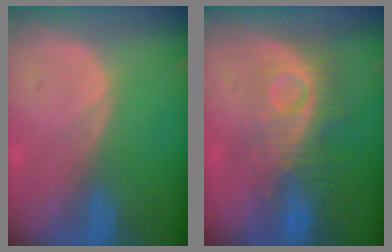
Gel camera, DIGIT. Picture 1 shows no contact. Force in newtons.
{"total": 9.2, "press": 8.2, "slide": 4.0}